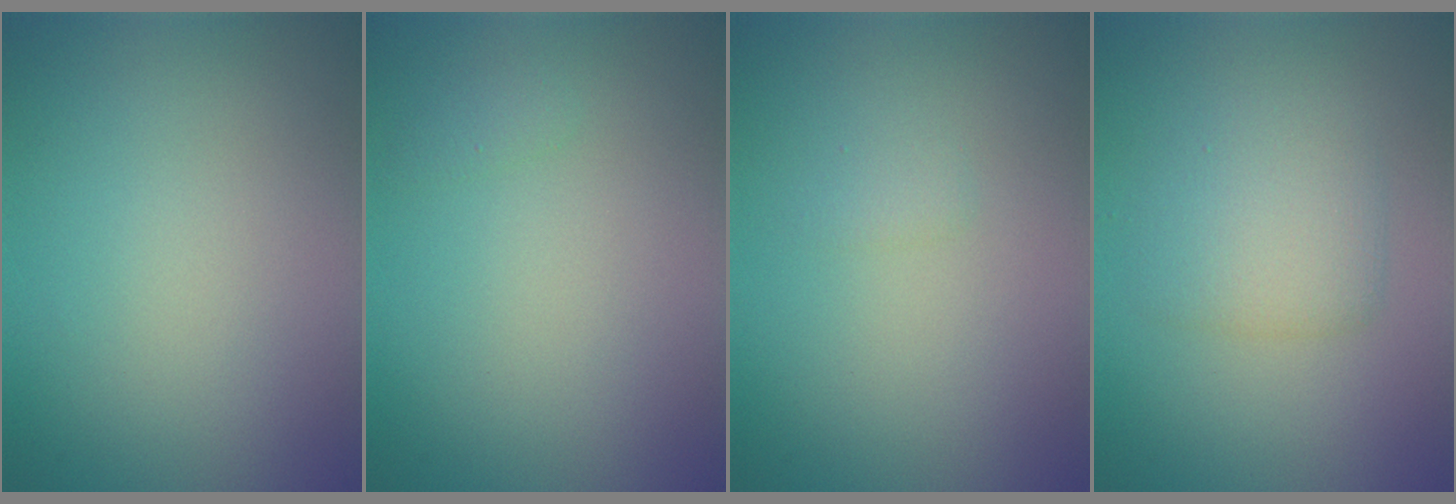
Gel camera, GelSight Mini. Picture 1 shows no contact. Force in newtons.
{"total": 0.6, "press": 0.6, "slide": 0.0}
{"total": 0.7, "press": 0.7, "slide": 0.1}
{"total": 2.7, "press": 2.7, "slide": 0.1}